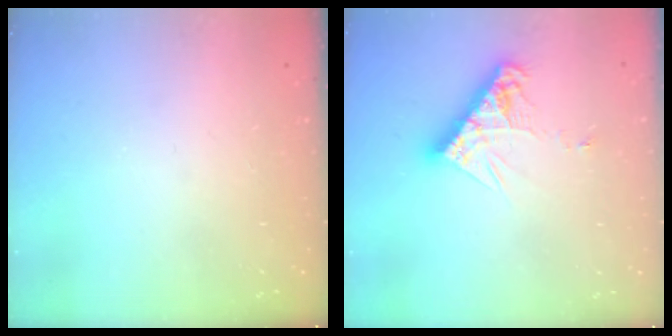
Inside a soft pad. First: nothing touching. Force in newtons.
{"total": 10.5, "press": 10.4, "slide": 0.9}